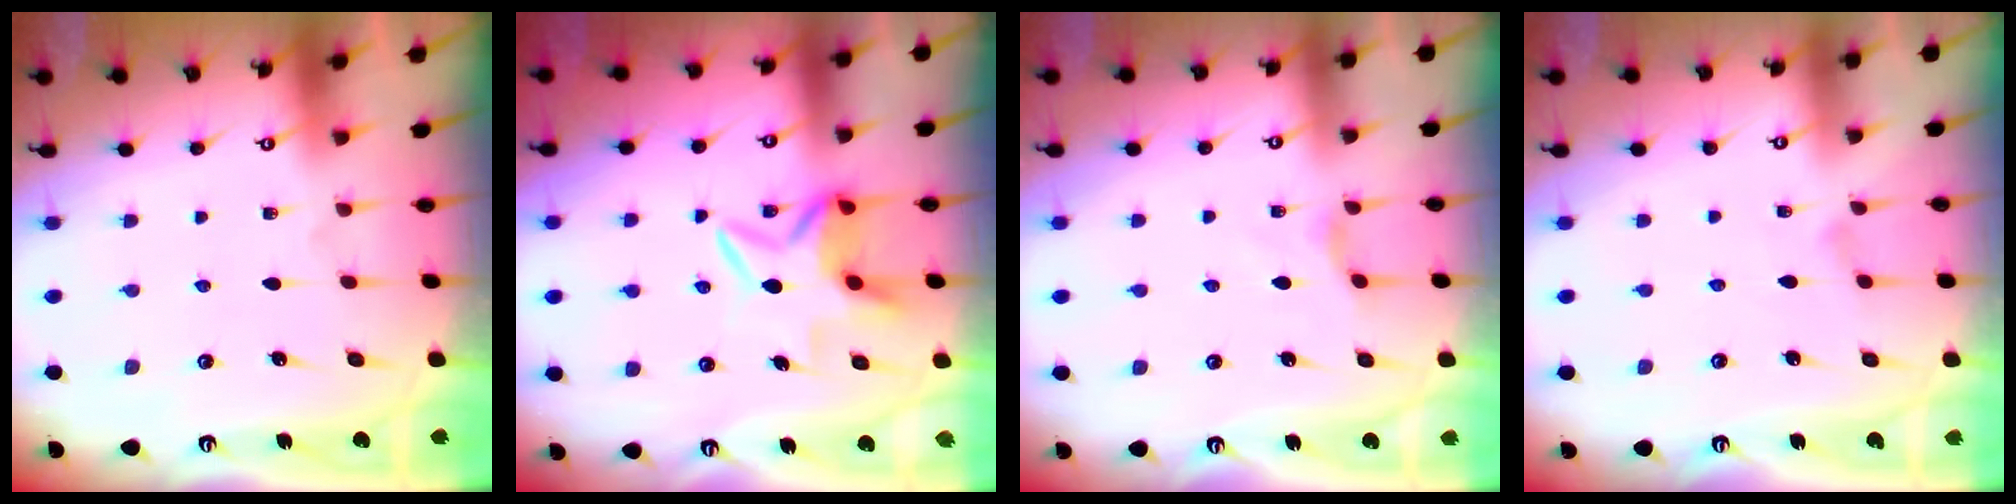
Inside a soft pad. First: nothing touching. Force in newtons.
{"total": 5.6, "press": 5.5, "slide": 1.3}
{"total": 2.0, "press": 2.0, "slide": 0.3}
{"total": 1.0, "press": 1.0, "slide": 0.3}